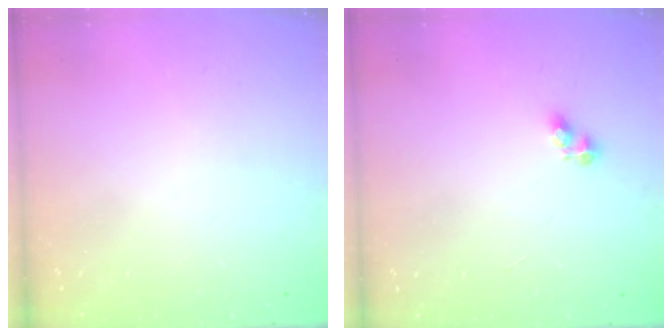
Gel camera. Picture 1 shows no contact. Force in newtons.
{"total": 3.5, "press": 3.5, "slide": 0.4}